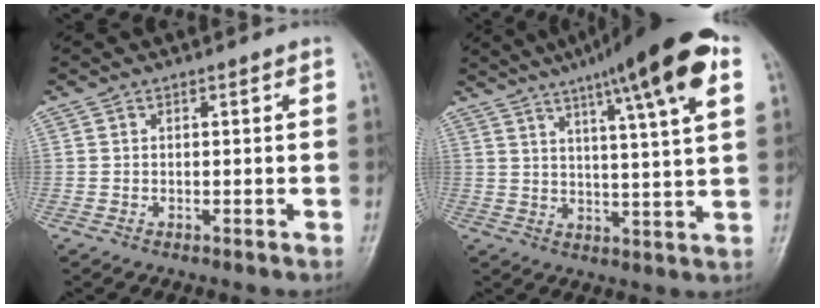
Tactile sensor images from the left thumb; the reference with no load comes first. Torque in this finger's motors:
{"motor_torque": [0.66, 0.50, 1.70, -1.07, 0.24]}